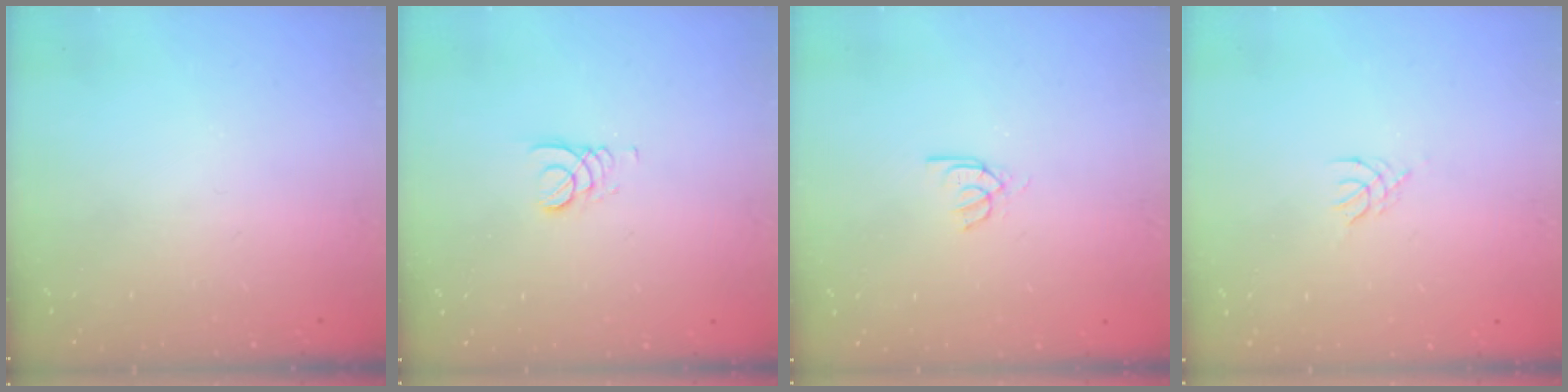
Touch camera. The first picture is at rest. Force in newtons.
{"total": 2.2, "press": 2.2, "slide": 0.3}
{"total": 2.9, "press": 2.9, "slide": 0.3}
{"total": 1.2, "press": 1.2, "slide": 0.3}